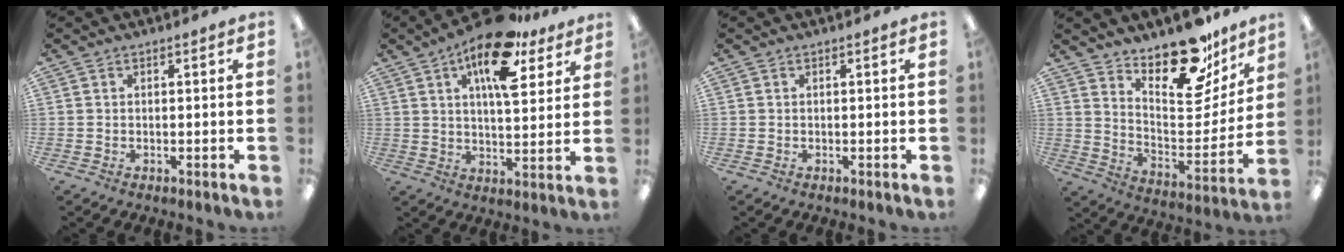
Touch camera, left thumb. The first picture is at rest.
{"total": 16.2, "force": [9.5, 6.6, 11.2], "torque": [-0.173, -0.038, 0.157]}
{"total": 0.0}
{"total": 20.3, "force": [16.2, 8.0, 9.2], "torque": [-0.117, -0.126, 0.276]}